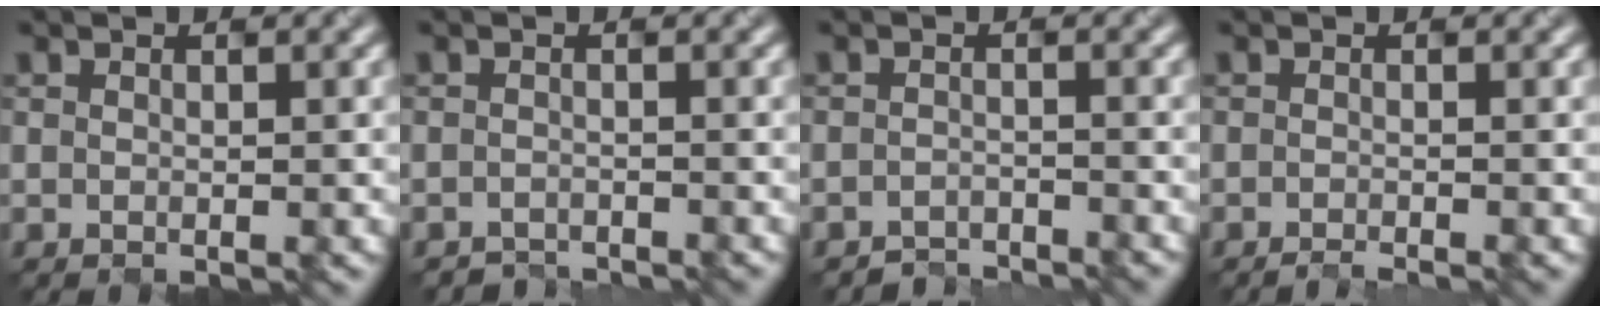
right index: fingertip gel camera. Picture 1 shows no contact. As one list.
[{"total": 1.8, "force": [-1.5, -0.2, -0.9], "torque": [0.019, -0.007, -0.032]}, {"total": 2.4, "force": [-2.2, -0.2, -0.9], "torque": [0.020, -0.003, -0.041]}, {"total": 1.2, "force": [-0.5, 0.6, 0.9], "torque": [0.004, -0.007, -0.019]}]